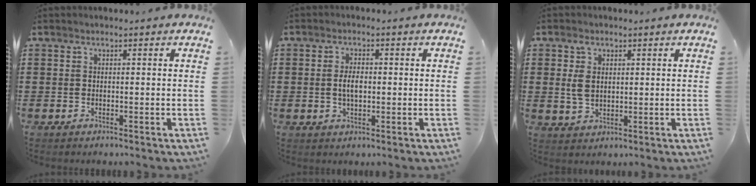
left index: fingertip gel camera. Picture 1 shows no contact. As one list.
[{"total": 3.2, "force": [0.0, 1.5, 2.8], "torque": [-0.057, 0.004, -0.002]}, {"total": 3.8, "force": [1.0, 2.6, 2.6], "torque": [-0.066, 0.006, 0.015]}]